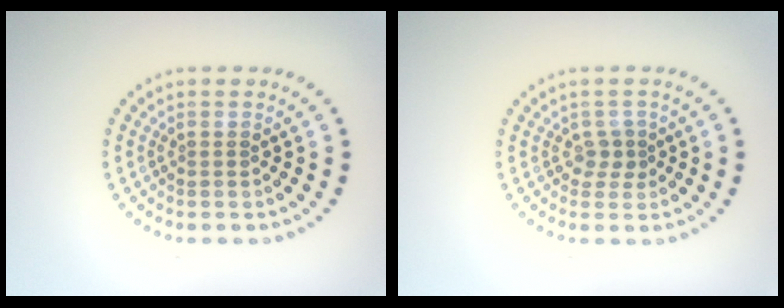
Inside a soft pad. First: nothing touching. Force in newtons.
{"total": 1.5, "press": 1.2, "slide": 0.9}